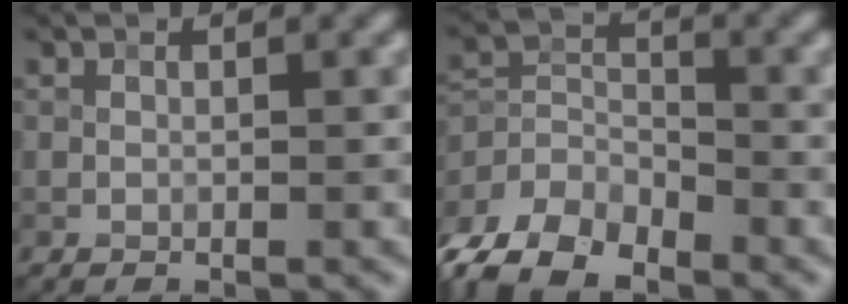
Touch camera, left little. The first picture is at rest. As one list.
[{"total": 8.0, "force": [-6.3, 3.9, 3.1], "torque": [-0.045, -0.009, -0.120]}]